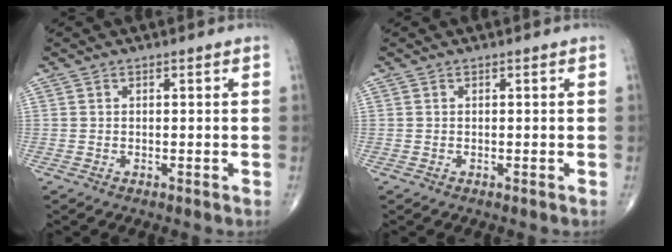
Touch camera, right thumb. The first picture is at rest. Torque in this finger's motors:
{"motor_torque": [0.00, 0.00, -0.02, 0.02, 0.00]}